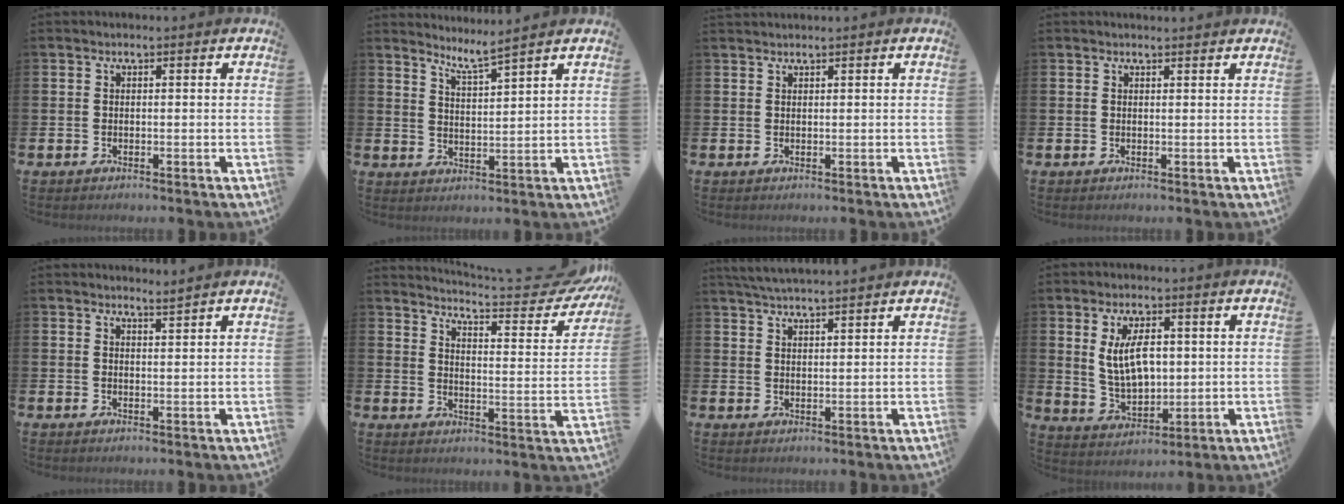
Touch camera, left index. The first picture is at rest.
{"total": 4.5, "force": [4.4, -0.5, 0.9], "torque": [-0.024, -0.030, 0.075]}
{"total": 0.7, "force": [0.7, -0.1, 0.0], "torque": [0.002, -0.002, 0.014]}
{"total": 0.8, "force": [0.8, -0.1, 0.1], "torque": [0.012, -0.005, 0.012]}
{"total": 2.2, "force": [2.2, -0.3, -0.1], "torque": [0.005, -0.012, 0.039]}
{"total": 5.6, "force": [5.2, 0.0, 2.2], "torque": [-0.049, -0.051, 0.080]}
{"total": 3.6, "force": [3.6, -0.3, 0.4], "torque": [-0.011, -0.013, 0.065]}
{"total": 6.6, "force": [2.2, 3.4, 5.3], "torque": [-0.086, -0.001, 0.033]}